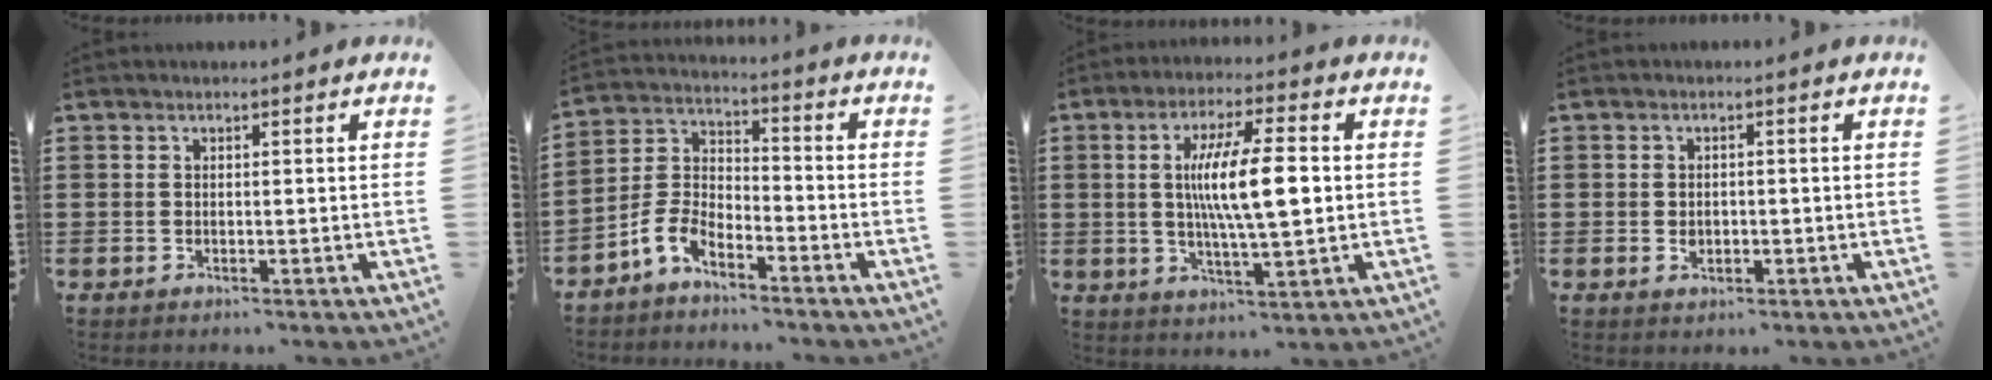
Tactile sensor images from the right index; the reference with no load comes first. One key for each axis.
{"total": 5.8, "fx": -4.7, "fy": 2.4, "fz": 2.5, "tx": -0.084, "ty": 0.000, "tz": -0.100}
{"total": 10.7, "fx": 1.0, "fy": 2.0, "fz": 10.5, "tx": -0.190, "ty": -0.001, "tz": 0.011}
{"total": 1.4, "fx": -0.2, "fy": 0.9, "fz": 1.0, "tx": -0.021, "ty": 0.002, "tz": -0.005}